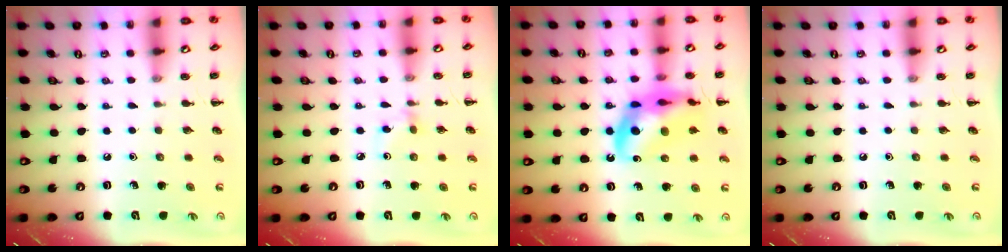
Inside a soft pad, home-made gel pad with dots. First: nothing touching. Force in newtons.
{"total": 2.6, "press": 2.4, "slide": 1.0}
{"total": 16.9, "press": 16.4, "slide": 4.1}
{"total": 0.0}